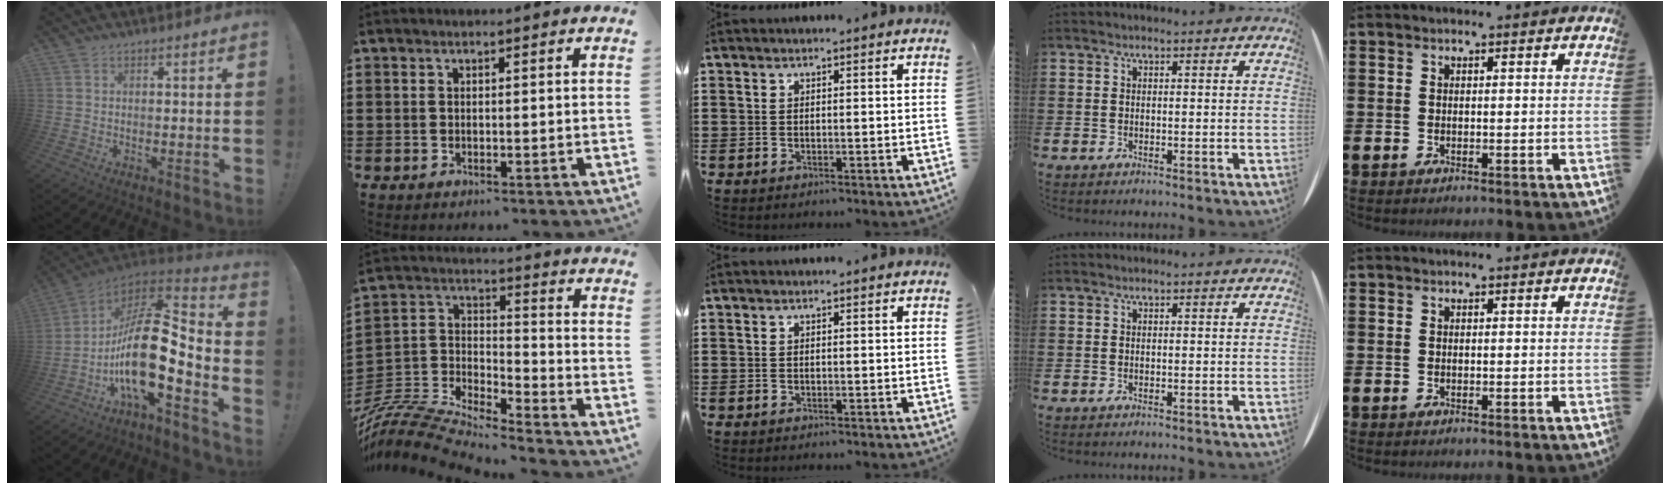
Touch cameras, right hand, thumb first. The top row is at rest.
{"thumb": {"total": 20.1, "force": [-3.8, 8.0, 18.0], "torque": [-0.341, 0.007, -0.066]}, "index": {"total": 7.7, "force": [-7.4, 0.8, 1.8], "torque": [-0.060, -0.012, -0.157]}}